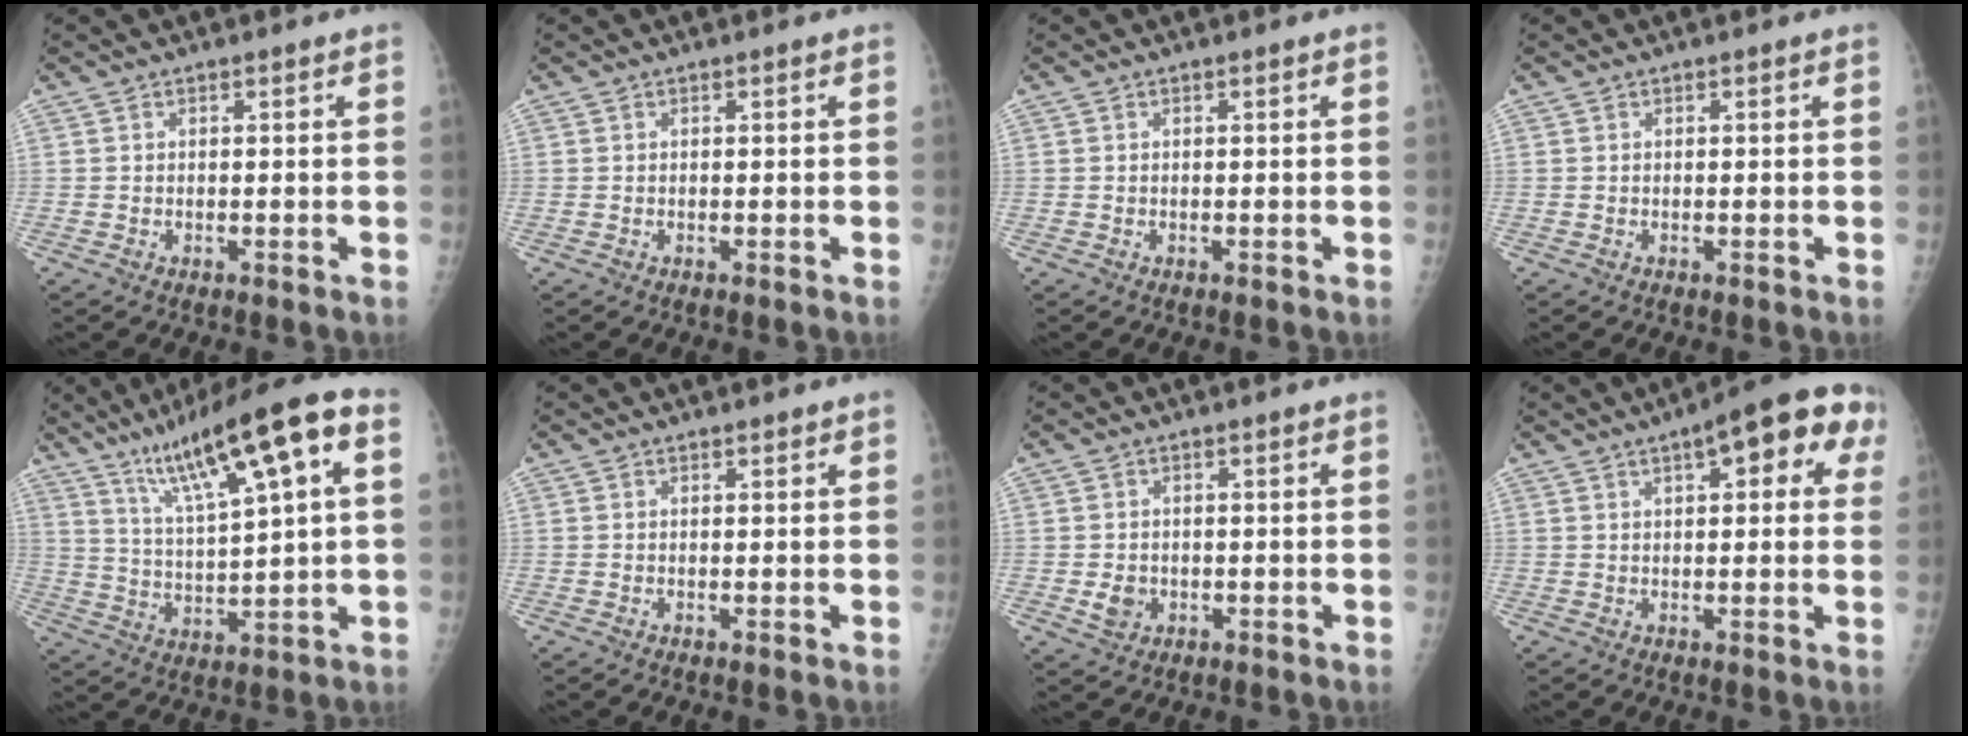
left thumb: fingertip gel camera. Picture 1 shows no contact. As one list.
[{"total": 0.0}, {"total": 0.0}, {"total": 0.0}, {"total": 17.9, "force": [7.7, 3.4, 15.8], "torque": [-0.248, 0.003, 0.133]}, {"total": 0.5, "force": [0.5, 0.2, 0.1], "torque": [0.002, -0.002, 0.005]}, {"total": 2.8, "force": [-0.5, 2.5, 1.2], "torque": [-0.013, 0.000, -0.003]}, {"total": 13.1, "force": [5.5, 4.7, 10.9], "torque": [-0.105, 0.014, 0.060]}]